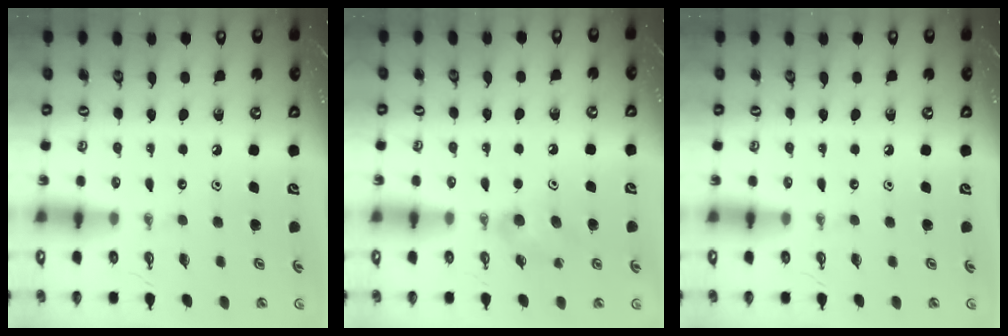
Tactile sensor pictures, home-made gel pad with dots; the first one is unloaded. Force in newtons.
{"total": 5.1, "press": 4.7, "slide": 1.9}
{"total": 0.0}